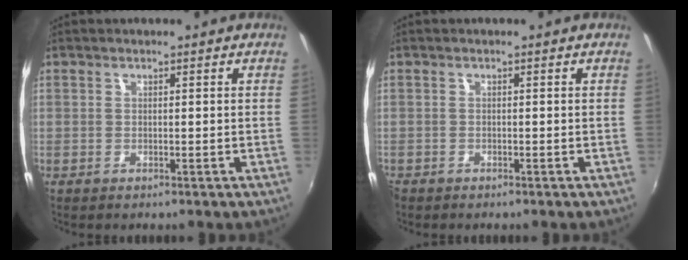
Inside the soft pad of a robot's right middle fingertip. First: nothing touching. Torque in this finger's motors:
{"motor_torque": [1.06, -1.08, 0.44, 0.21]}